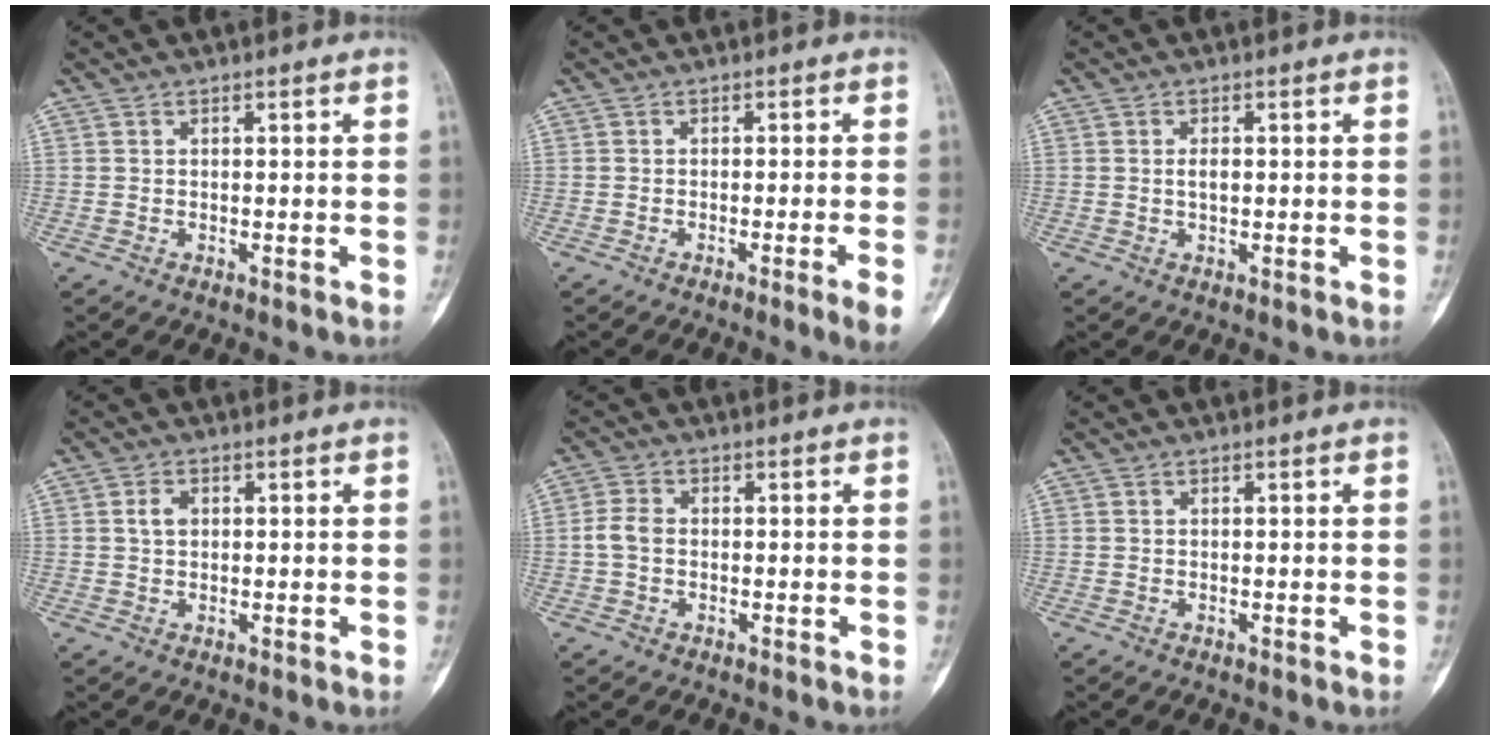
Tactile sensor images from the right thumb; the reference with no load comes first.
{"total": 4.0, "force": [-1.9, -0.5, 3.4], "torque": [-0.055, -0.003, -0.030]}
{"total": 1.7, "force": [0.1, 0.9, 1.5], "torque": [-0.028, 0.000, 0.002]}
{"total": 2.5, "force": [0.5, 1.8, 1.7], "torque": [-0.027, 0.005, 0.009]}
{"total": 3.2, "force": [-0.3, 2.3, 2.2], "torque": [-0.047, 0.007, -0.013]}
{"total": 0.0}